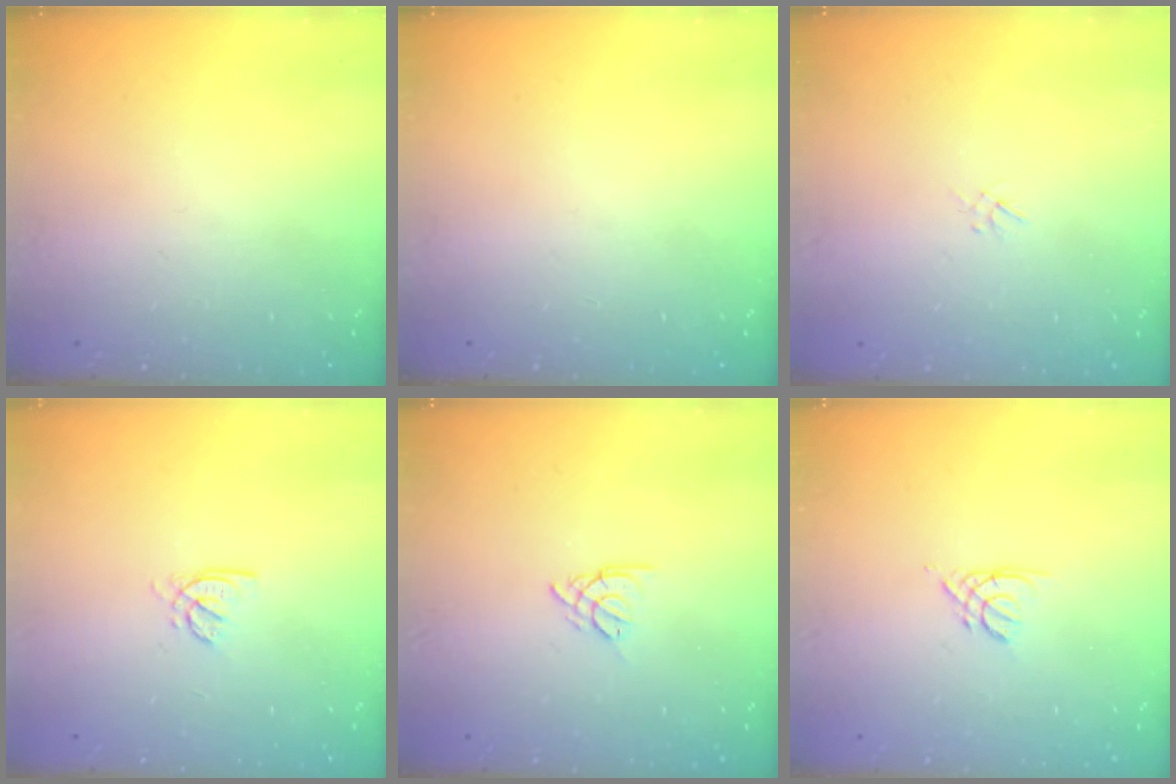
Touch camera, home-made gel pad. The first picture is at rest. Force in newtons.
{"total": 0.0}
{"total": 1.0, "press": 0.9, "slide": 0.4}
{"total": 1.6, "press": 1.6, "slide": 0.3}
{"total": 3.8, "press": 3.8, "slide": 0.6}
{"total": 2.2, "press": 2.2, "slide": 0.4}